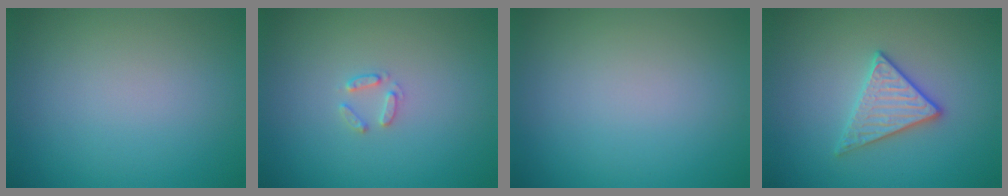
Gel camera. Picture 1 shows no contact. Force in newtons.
{"total": 1.1, "press": 1.1, "slide": 0.2}
{"total": 0.0}
{"total": 2.8, "press": 2.7, "slide": 0.6}